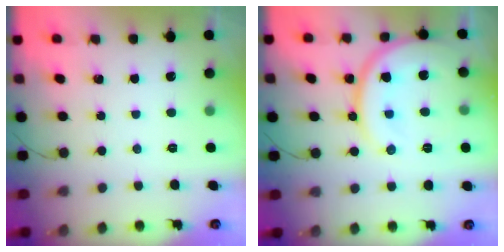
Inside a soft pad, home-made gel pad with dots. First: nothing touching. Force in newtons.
{"total": 15.7, "press": 15.6, "slide": 1.5}